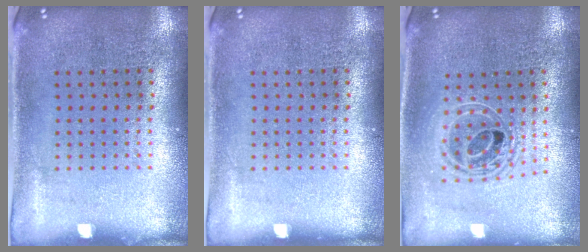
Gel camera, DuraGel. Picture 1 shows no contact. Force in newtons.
{"total": 0.0}
{"total": 1.8, "press": 1.5, "slide": 0.9}